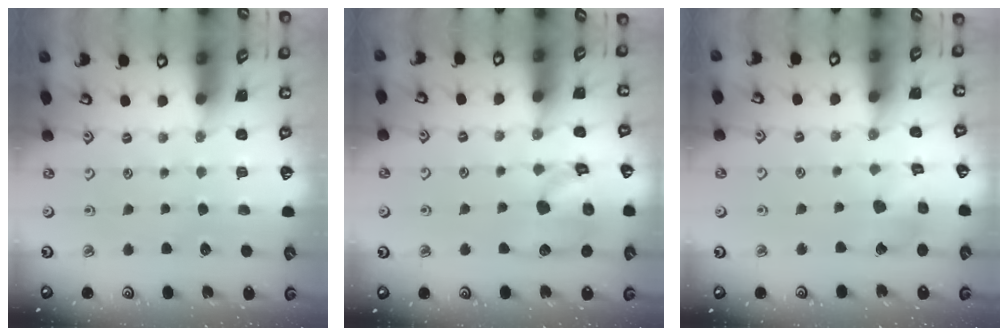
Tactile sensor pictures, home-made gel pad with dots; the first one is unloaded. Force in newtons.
{"total": 14.2, "press": 14.1, "slide": 2.1}
{"total": 8.9, "press": 8.8, "slide": 0.9}